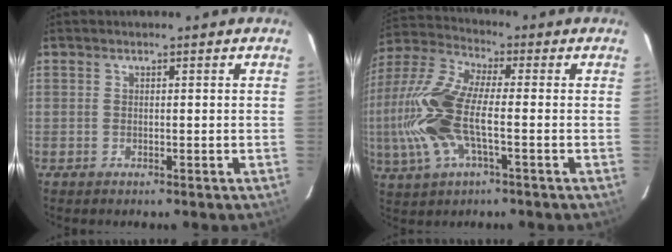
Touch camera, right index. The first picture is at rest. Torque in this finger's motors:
{"motor_torque": [1.37, -0.76, 1.06, 0.21]}